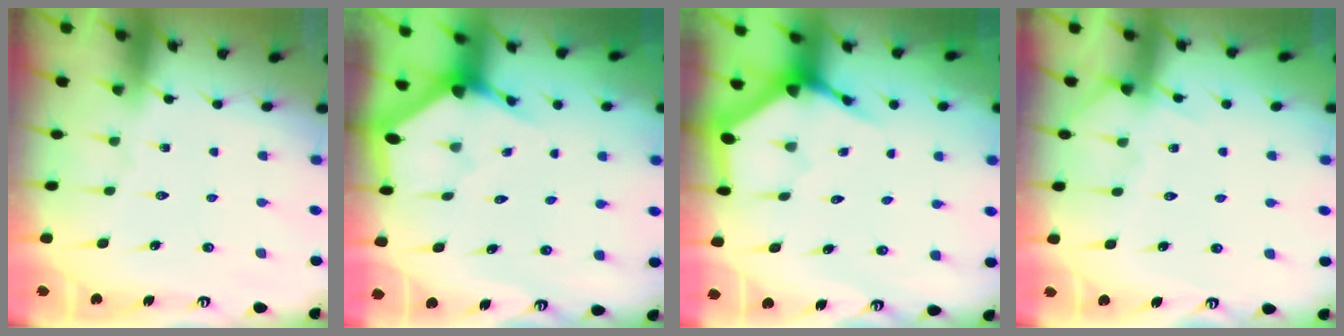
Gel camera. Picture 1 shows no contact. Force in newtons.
{"total": 2.9, "press": 2.9, "slide": 0.2}
{"total": 3.7, "press": 3.6, "slide": 0.4}
{"total": 5.1, "press": 5.1, "slide": 0.7}